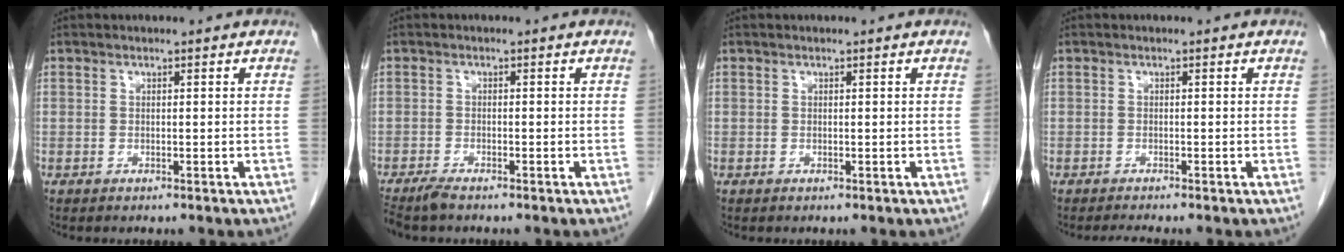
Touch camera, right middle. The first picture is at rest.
{"total": 3.0, "force": [-2.5, 0.3, 1.5], "torque": [-0.029, -0.008, -0.045]}
{"total": 0.0}
{"total": 1.3, "force": [-1.2, -0.5, 0.4], "torque": [-0.008, -0.003, -0.021]}